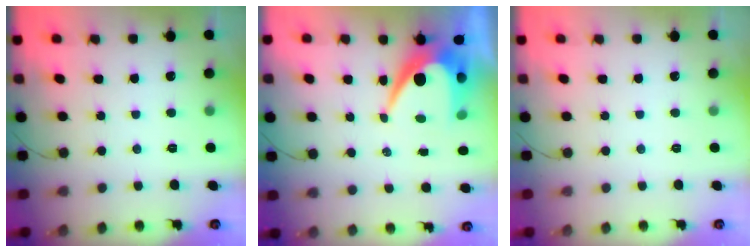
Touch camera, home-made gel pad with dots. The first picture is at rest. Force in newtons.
{"total": 9.6, "press": 9.6, "slide": 0.6}
{"total": 0.0}